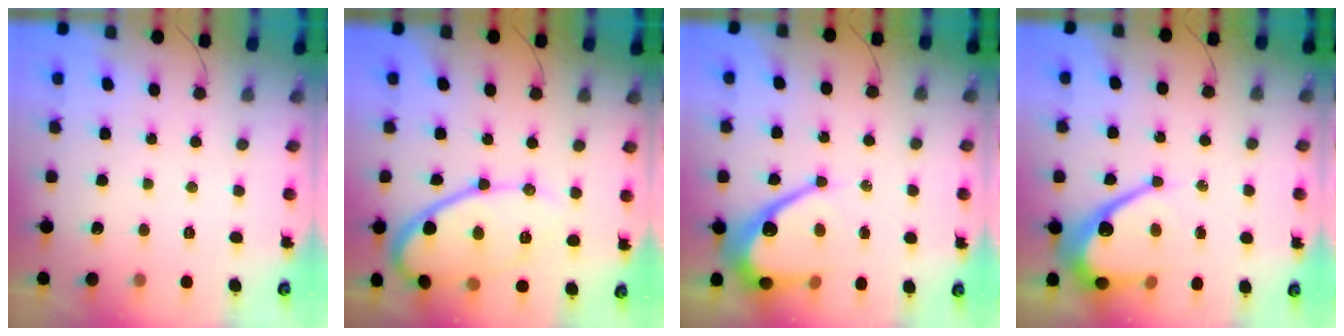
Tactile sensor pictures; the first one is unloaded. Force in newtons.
{"total": 13.7, "press": 13.7, "slide": 0.7}
{"total": 10.8, "press": 10.8, "slide": 1.0}
{"total": 10.8, "press": 10.8, "slide": 1.0}